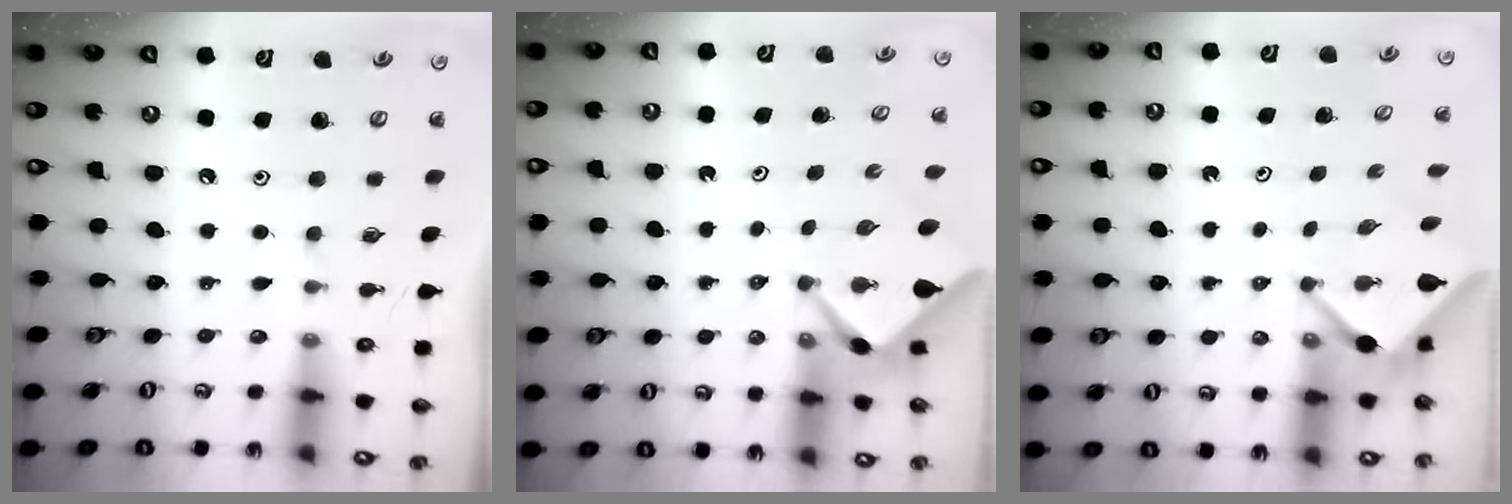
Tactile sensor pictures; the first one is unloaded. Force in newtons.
{"total": 2.5, "press": 2.5, "slide": 0.3}
{"total": 3.2, "press": 3.2, "slide": 0.2}